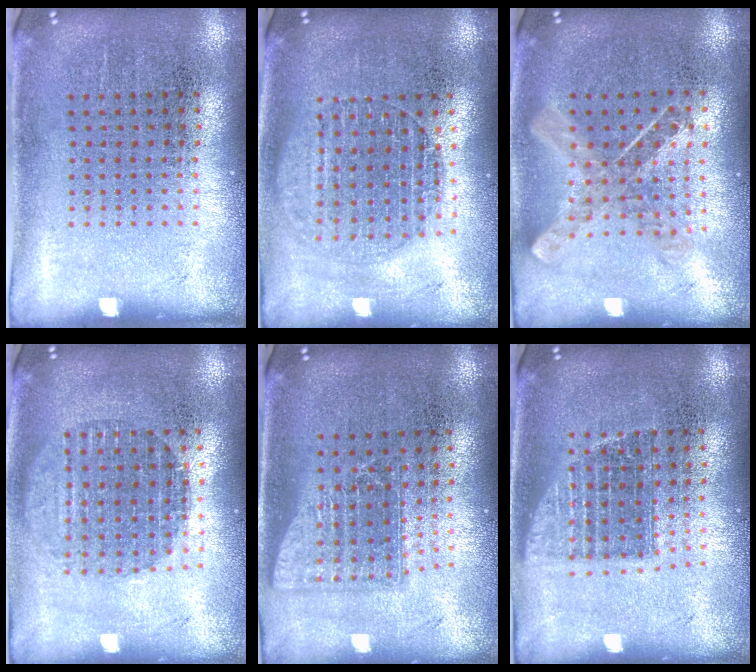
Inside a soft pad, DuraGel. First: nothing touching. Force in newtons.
{"total": 1.6, "press": 1.4, "slide": 0.8}
{"total": 0.9, "press": 0.8, "slide": 0.2}
{"total": 1.8, "press": 1.5, "slide": 1.0}
{"total": 1.6, "press": 1.2, "slide": 1.0}
{"total": 1.4, "press": 1.2, "slide": 0.7}